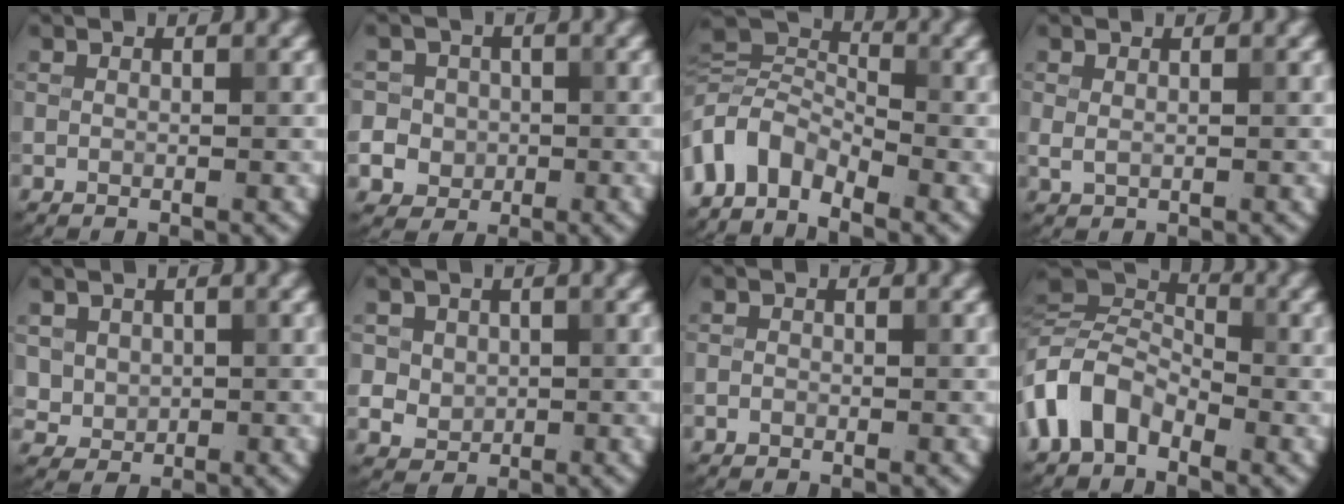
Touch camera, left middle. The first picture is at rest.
{"total": 7.5, "force": [-0.7, 7.3, 1.9], "torque": [-0.052, 0.015, -0.027]}
{"total": 5.1, "force": [-2.9, 2.9, 3.0], "torque": [-0.054, 0.008, -0.071]}
{"total": 0.9, "force": [0.1, 0.5, 0.7], "torque": [-0.018, 0.001, 0.004]}
{"total": 2.8, "force": [0.9, 2.4, 1.0], "torque": [-0.032, -0.003, 0.034]}
{"total": 3.4, "force": [1.0, 3.0, 1.3], "torque": [-0.026, 0.004, 0.024]}
{"total": 0.6, "force": [-0.4, 0.4, 0.1], "torque": [0.001, -0.001, -0.007]}
{"total": 6.2, "force": [-2.7, 4.0, 4.0], "torque": [-0.083, 0.011, -0.072]}